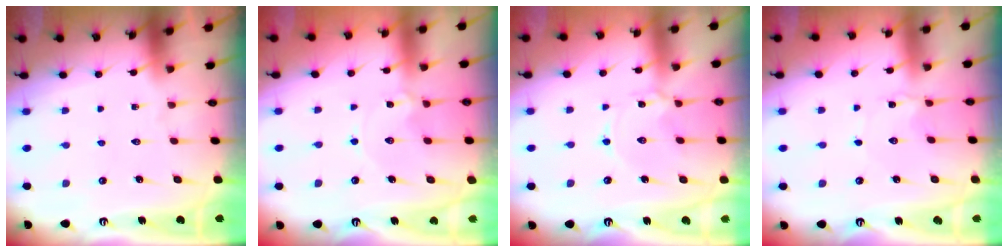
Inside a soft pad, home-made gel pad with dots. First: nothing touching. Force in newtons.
{"total": 1.2, "press": 1.2, "slide": 0.1}
{"total": 2.3, "press": 2.3, "slide": 0.4}
{"total": 2.5, "press": 2.5, "slide": 0.3}